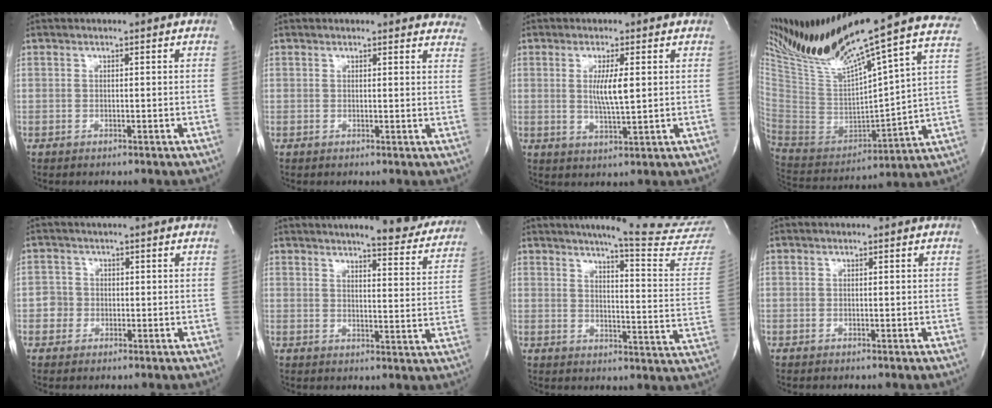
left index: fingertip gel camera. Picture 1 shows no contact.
{"total": 11.0, "force": [10.5, 2.7, 1.8], "torque": [0.012, -0.032, 0.082]}
{"total": 4.7, "force": [0.5, 0.3, 4.7], "torque": [-0.089, -0.015, 0.012]}
{"total": 32.0, "force": [26.9, -0.1, 17.4], "torque": [-0.304, -0.078, 0.411]}
{"total": 2.1, "force": [-0.6, 2.0, 0.0], "torque": [0.008, 0.003, -0.014]}
{"total": 13.9, "force": [12.5, 1.9, 5.6], "torque": [-0.055, -0.039, 0.132]}
{"total": 18.8, "force": [17.5, -1.6, 6.9], "torque": [-0.096, -0.128, 0.195]}
{"total": 0.0}